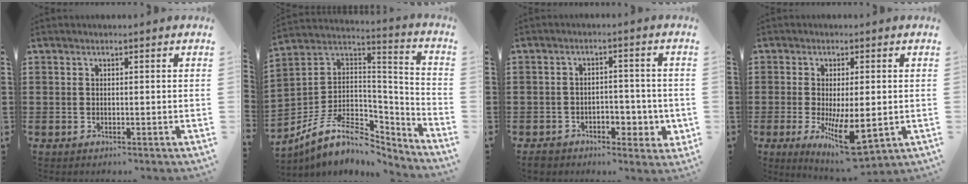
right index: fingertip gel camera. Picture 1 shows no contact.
{"total": 10.6, "force": [-6.3, 5.8, 6.3], "torque": [-0.137, 0.002, -0.116]}
{"total": 4.5, "force": [-2.0, 3.1, 2.5], "torque": [-0.045, 0.011, -0.039]}
{"total": 8.8, "force": [-1.8, 3.0, 8.1], "torque": [-0.138, -0.014, -0.026]}